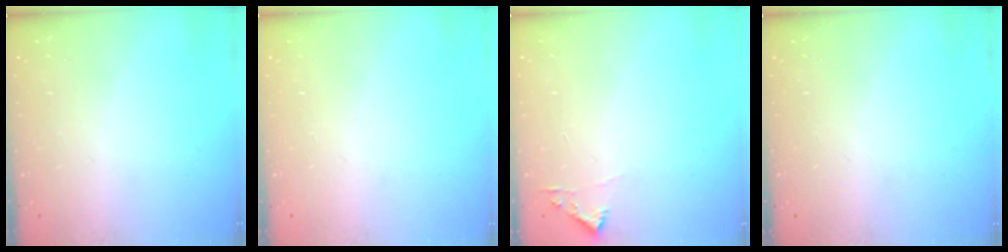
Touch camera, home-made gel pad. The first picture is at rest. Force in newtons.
{"total": 0.0}
{"total": 3.3, "press": 3.3, "slide": 0.4}
{"total": 0.0}